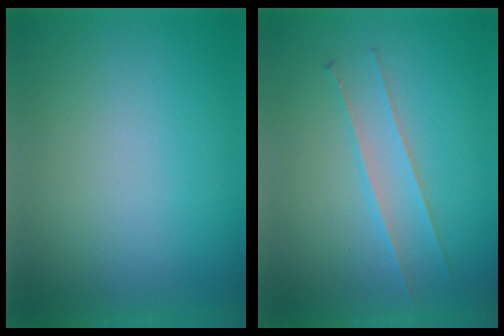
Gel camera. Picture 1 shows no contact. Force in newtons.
{"total": 2.4}